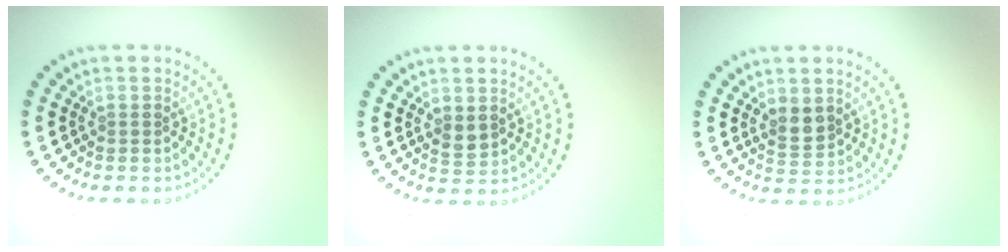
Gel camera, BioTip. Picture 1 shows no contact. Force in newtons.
{"total": 1.5, "press": 1.4, "slide": 0.5}
{"total": 1.9, "press": 1.7, "slide": 0.9}